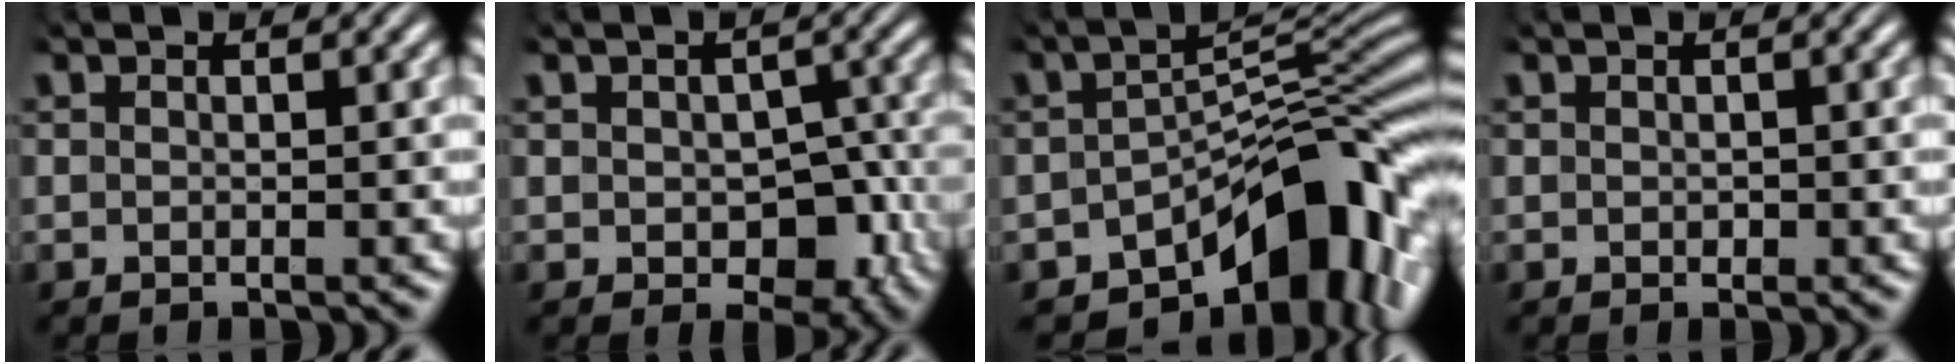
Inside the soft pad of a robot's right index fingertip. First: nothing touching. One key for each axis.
{"total": 4.4, "fx": -1.4, "fy": 3.1, "fz": 2.7, "tx": -0.041, "ty": -0.022, "tz": -0.010}
{"total": 12.1, "fx": -6.7, "fy": 5.0, "fz": 8.8, "tx": -0.111, "ty": -0.020, "tz": -0.088}
{"total": 0.0}